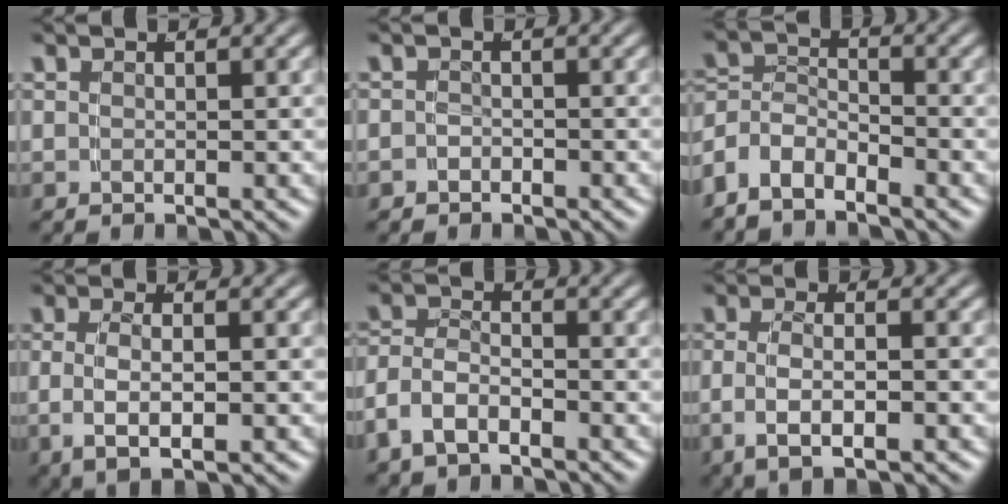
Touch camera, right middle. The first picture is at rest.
{"total": 1.2, "force": [-1.1, 0.4, -0.2], "torque": [0.002, -0.013, -0.014]}
{"total": 5.3, "force": [-2.8, 4.0, 2.1], "torque": [-0.059, -0.022, -0.049]}
{"total": 4.1, "force": [-0.5, 1.8, 3.7], "torque": [-0.075, -0.010, -0.001]}
{"total": 4.1, "force": [-2.0, 2.8, 2.3], "torque": [-0.062, -0.017, -0.030]}
{"total": 4.0, "force": [-1.0, 1.6, 3.5], "torque": [-0.071, -0.008, -0.011]}